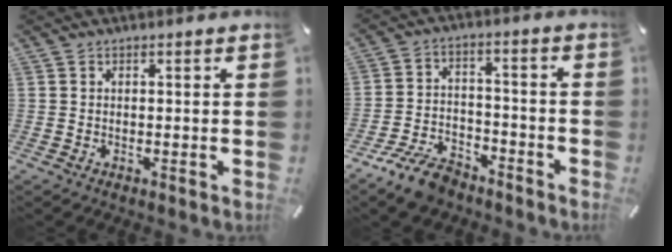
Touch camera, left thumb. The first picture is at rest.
{"total": 9.5, "force": [-7.2, 4.6, 4.0], "torque": [-0.078, 0.043, -0.137]}